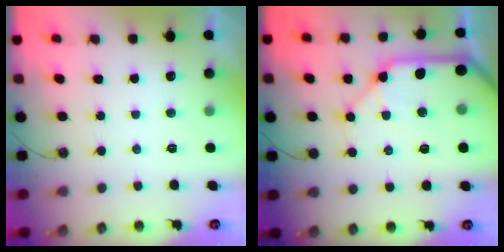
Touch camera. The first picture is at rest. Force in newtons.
{"total": 16.2, "press": 16.1, "slide": 2.5}